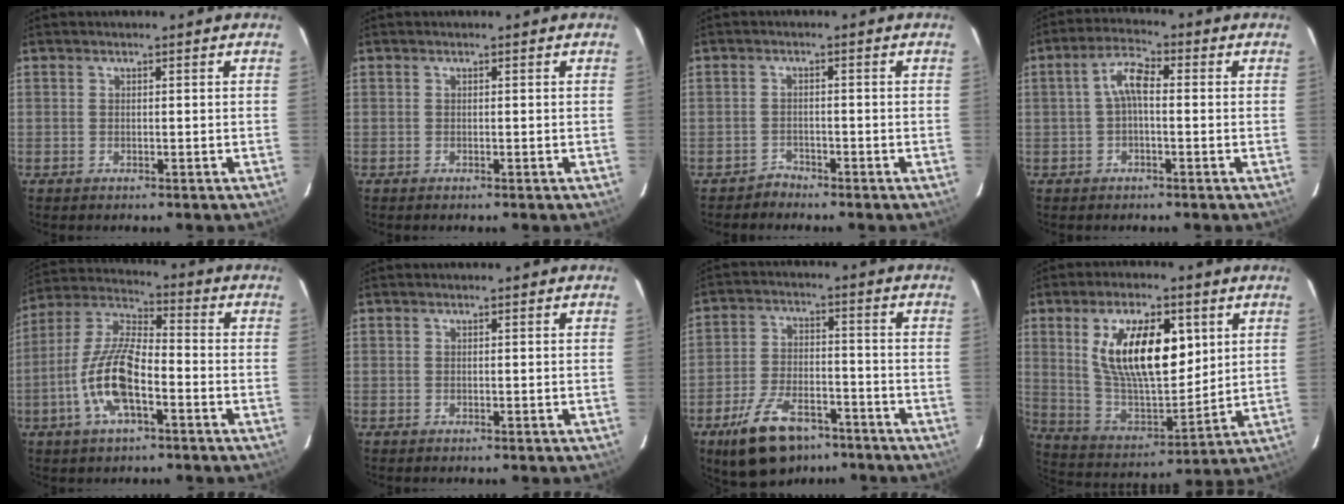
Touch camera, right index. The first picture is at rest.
{"total": 0.0}
{"total": 1.9, "force": [-1.6, 0.8, -0.6], "torque": [0.010, 0.009, -0.030]}
{"total": 4.7, "force": [-0.1, 1.8, 4.3], "torque": [-0.089, 0.018, -0.003]}
{"total": 13.1, "force": [-4.9, 4.5, 11.3], "torque": [-0.241, 0.000, -0.095]}
{"total": 0.0}
{"total": 14.0, "force": [-9.4, 6.8, 7.9], "torque": [-0.169, -0.006, -0.156]}
{"total": 18.7, "force": [6.2, 8.4, 15.6], "torque": [-0.277, 0.000, 0.123]}